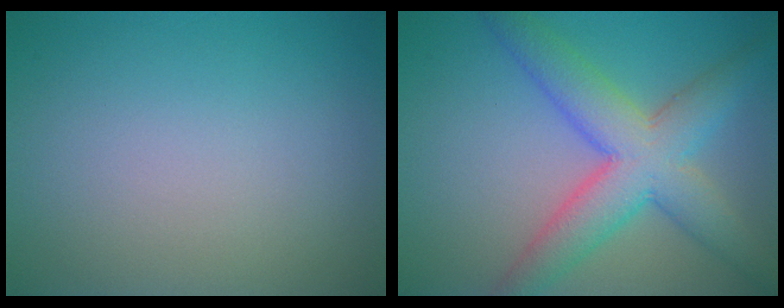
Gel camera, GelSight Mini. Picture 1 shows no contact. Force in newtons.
{"total": 7.3, "press": 7.3, "slide": 0.1}